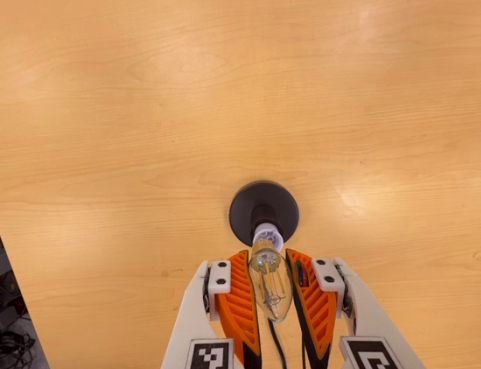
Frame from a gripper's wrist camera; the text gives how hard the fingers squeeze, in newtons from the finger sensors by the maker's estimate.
{"total": 18.8, "left": 20.8, "right": 16.8}